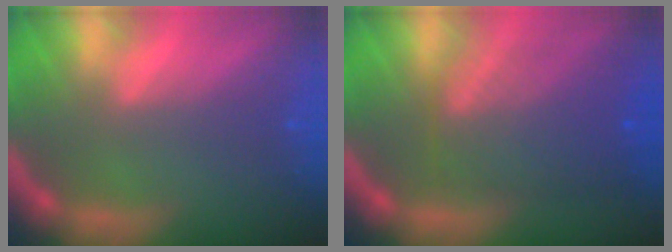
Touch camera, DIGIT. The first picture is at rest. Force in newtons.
{"total": 7.5}